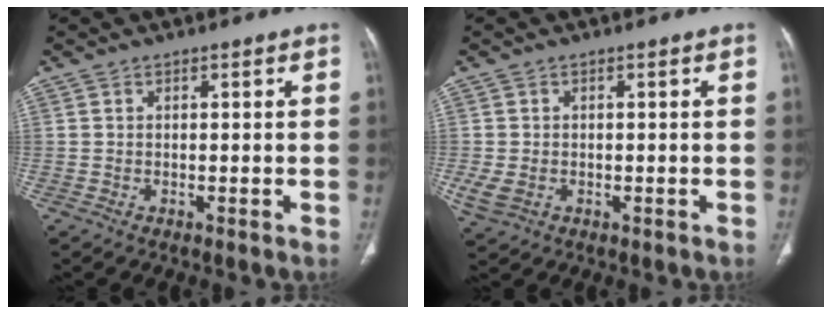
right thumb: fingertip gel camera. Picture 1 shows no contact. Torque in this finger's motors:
{"motor_torque": [0.45, 0.73, 0.29, -0.10, 0.19]}